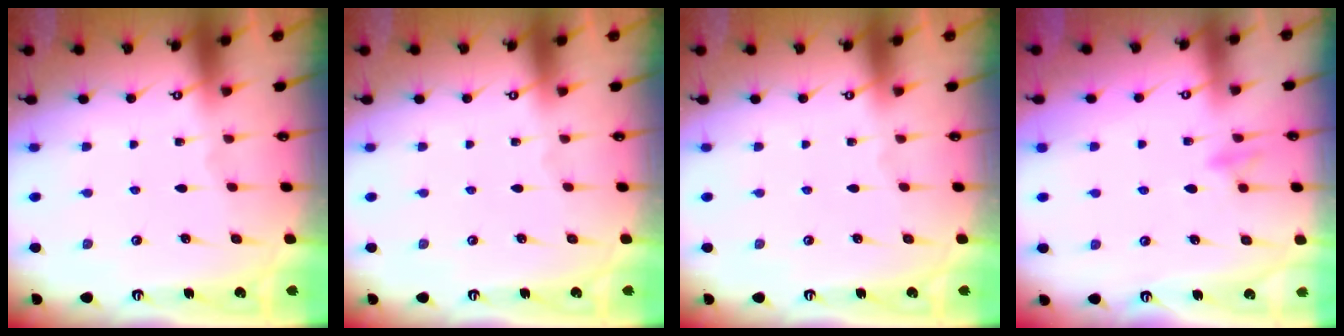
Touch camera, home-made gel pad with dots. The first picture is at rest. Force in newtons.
{"total": 0.0}
{"total": 0.0}
{"total": 9.3, "press": 9.3, "slide": 0.9}